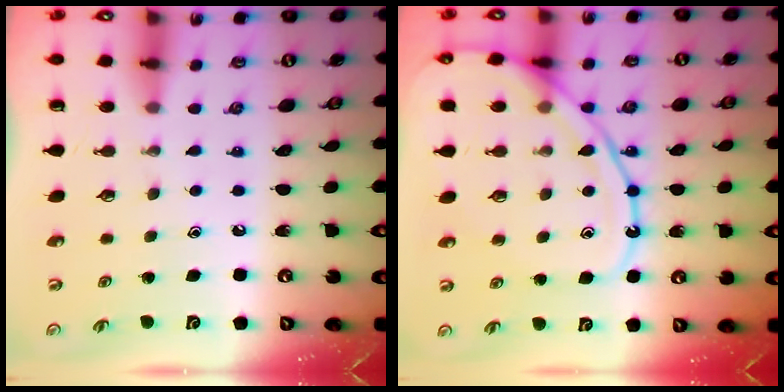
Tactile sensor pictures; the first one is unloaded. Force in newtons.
{"total": 13.4, "press": 13.3, "slide": 1.3}